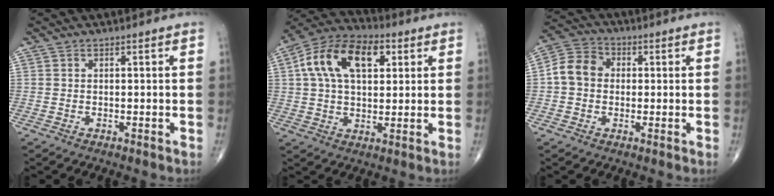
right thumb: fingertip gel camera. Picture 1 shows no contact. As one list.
[{"total": 15.9, "force": [4.8, 9.3, 12.0], "torque": [-0.199, 0.017, 0.075]}, {"total": 7.6, "force": [0.1, 6.4, 4.2], "torque": [-0.067, 0.024, -0.011]}]